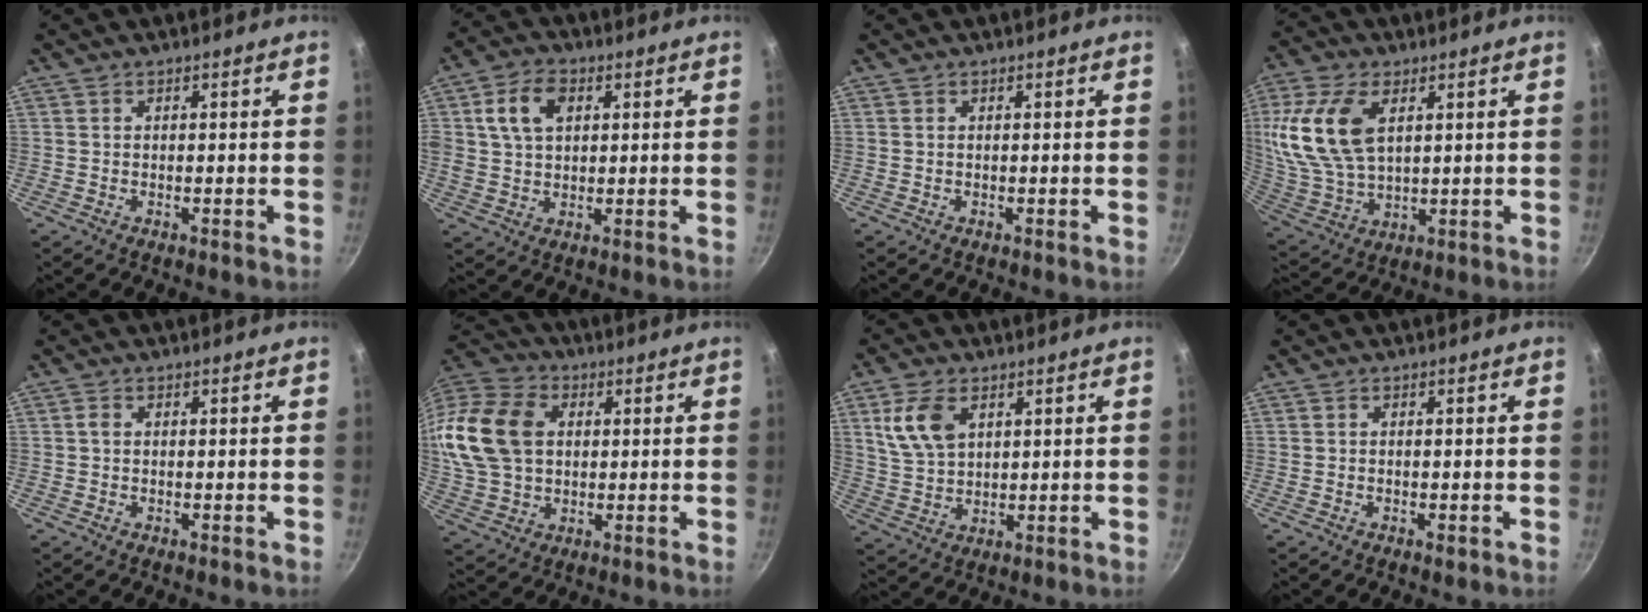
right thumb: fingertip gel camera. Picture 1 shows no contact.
{"total": 8.4, "force": [2.5, 5.6, 5.7], "torque": [-0.095, 0.005, 0.041]}
{"total": 0.0}
{"total": 17.0, "force": [4.9, 9.8, 13.0], "torque": [-0.264, -0.015, 0.102]}
{"total": 0.9, "force": [0.0, 0.6, 0.6], "torque": [-0.012, 0.004, -0.001]}
{"total": 18.3, "force": [2.8, 13.5, 11.9], "torque": [-0.222, 0.018, 0.050]}
{"total": 8.8, "force": [3.5, 5.4, 6.1], "torque": [-0.111, -0.011, 0.073]}
{"total": 0.9, "force": [-0.4, 0.4, 0.7], "torque": [-0.012, 0.001, -0.006]}